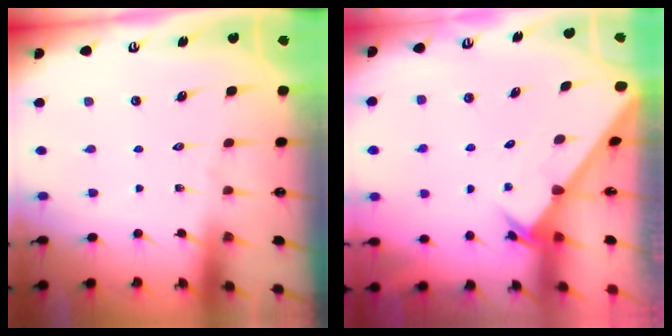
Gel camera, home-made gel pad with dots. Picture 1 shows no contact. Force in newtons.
{"total": 2.4, "press": 2.4, "slide": 0.1}